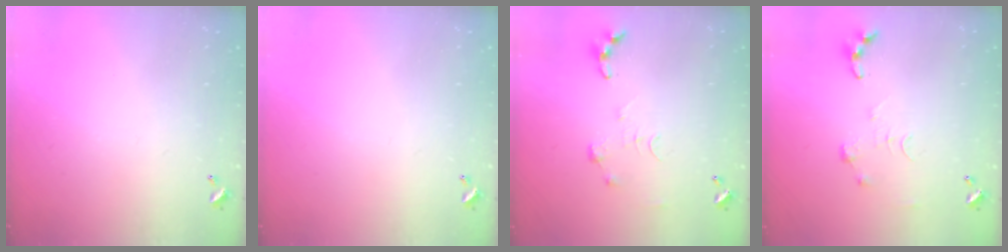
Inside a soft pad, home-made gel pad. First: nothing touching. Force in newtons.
{"total": 0.0}
{"total": 0.7, "press": 0.7, "slide": 0.1}
{"total": 0.7, "press": 0.7, "slide": 0.1}